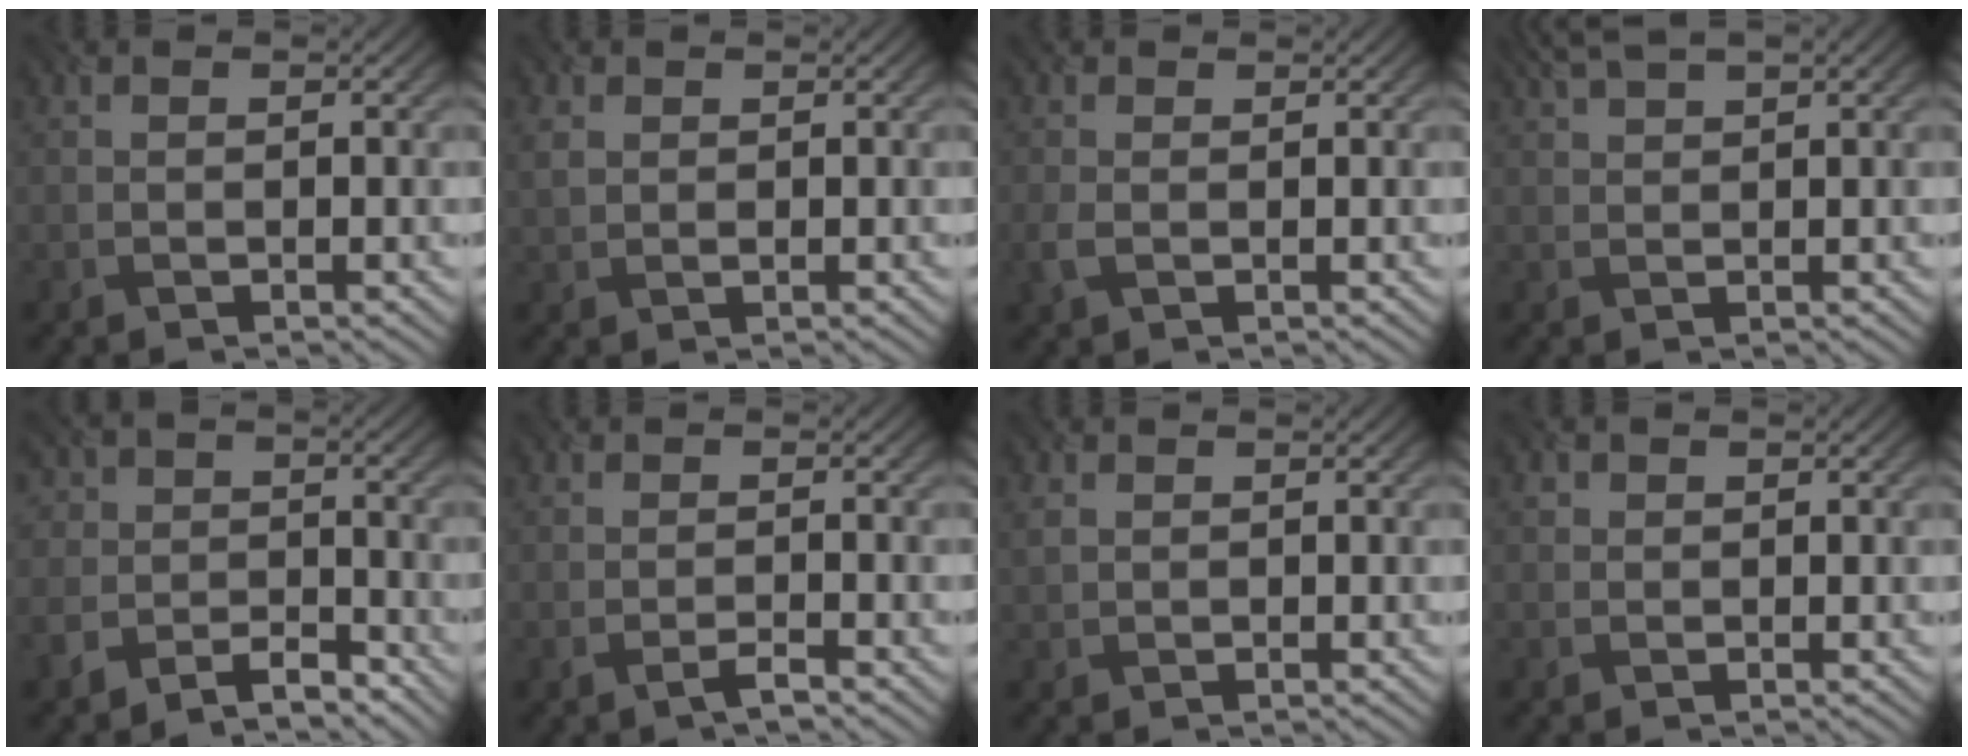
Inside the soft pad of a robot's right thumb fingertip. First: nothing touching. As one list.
[{"total": 1.5, "force": [1.0, 0.9, 0.5], "torque": [-0.025, -0.001, 0.019]}, {"total": 1.9, "force": [-0.3, 1.4, 1.3], "torque": [-0.046, -0.010, -0.011]}, {"total": 4.3, "force": [3.0, 0.9, 3.0], "torque": [-0.072, 0.015, 0.059]}, {"total": 5.5, "force": [-4.2, 3.1, 1.7], "torque": [-0.035, -0.006, -0.090]}, {"total": 1.0, "force": [-0.7, -0.2, 0.7], "torque": [-0.016, 0.001, -0.017]}, {"total": 1.2, "force": [0.9, 0.8, 0.1], "torque": [-0.015, 0.000, 0.016]}, {"total": 0.8, "force": [0.3, 0.8, -0.1], "torque": [0.002, -0.006, 0.004]}]